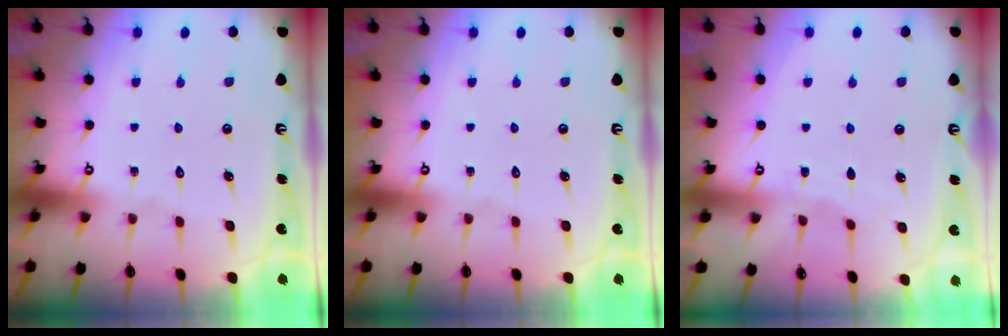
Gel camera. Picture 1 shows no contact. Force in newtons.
{"total": 0.0}
{"total": 2.7, "press": 2.6, "slide": 0.5}